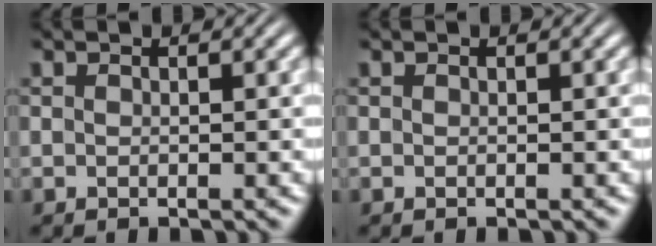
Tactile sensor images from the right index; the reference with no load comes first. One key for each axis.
{"total": 0.0}